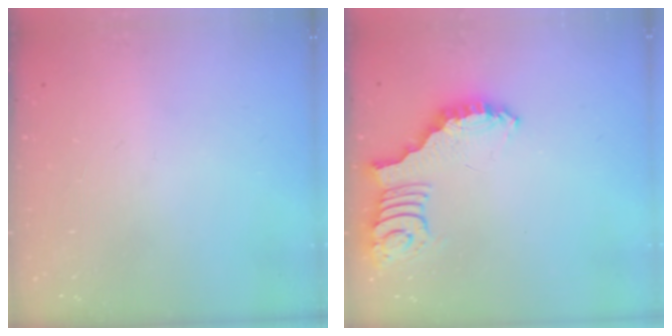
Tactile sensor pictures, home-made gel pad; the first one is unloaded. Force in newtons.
{"total": 2.6, "press": 2.5, "slide": 0.6}